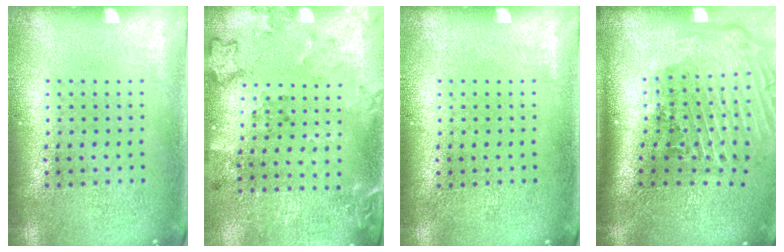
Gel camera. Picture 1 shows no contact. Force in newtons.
{"total": 2.0, "press": 1.5, "slide": 1.4}
{"total": 0.0}
{"total": 2.9, "press": 2.0, "slide": 2.2}